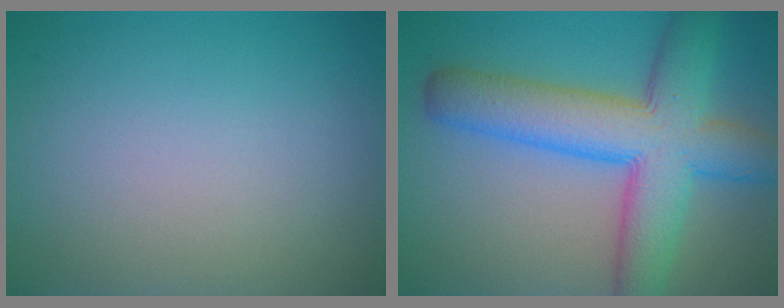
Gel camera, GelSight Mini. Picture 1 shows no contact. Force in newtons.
{"total": 9.7, "press": 9.7, "slide": 0.2}